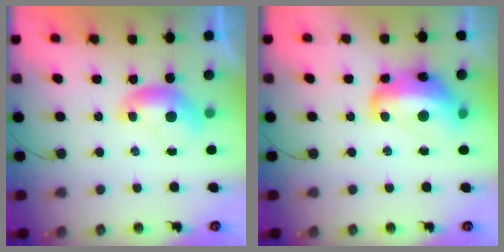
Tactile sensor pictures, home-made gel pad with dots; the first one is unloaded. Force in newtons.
{"total": 10.3, "press": 10.3, "slide": 1.2}